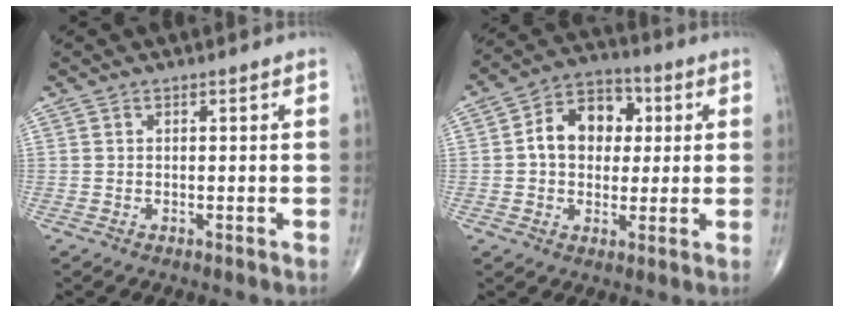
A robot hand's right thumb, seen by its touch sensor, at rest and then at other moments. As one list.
[{"total": 10.3, "force": [1.4, 7.8, 6.6], "torque": [-0.072, 0.019, 0.014]}]